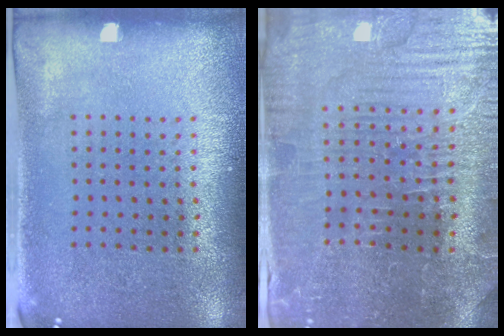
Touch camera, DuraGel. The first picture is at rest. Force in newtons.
{"total": 3.6, "press": 3.6, "slide": 0.4}